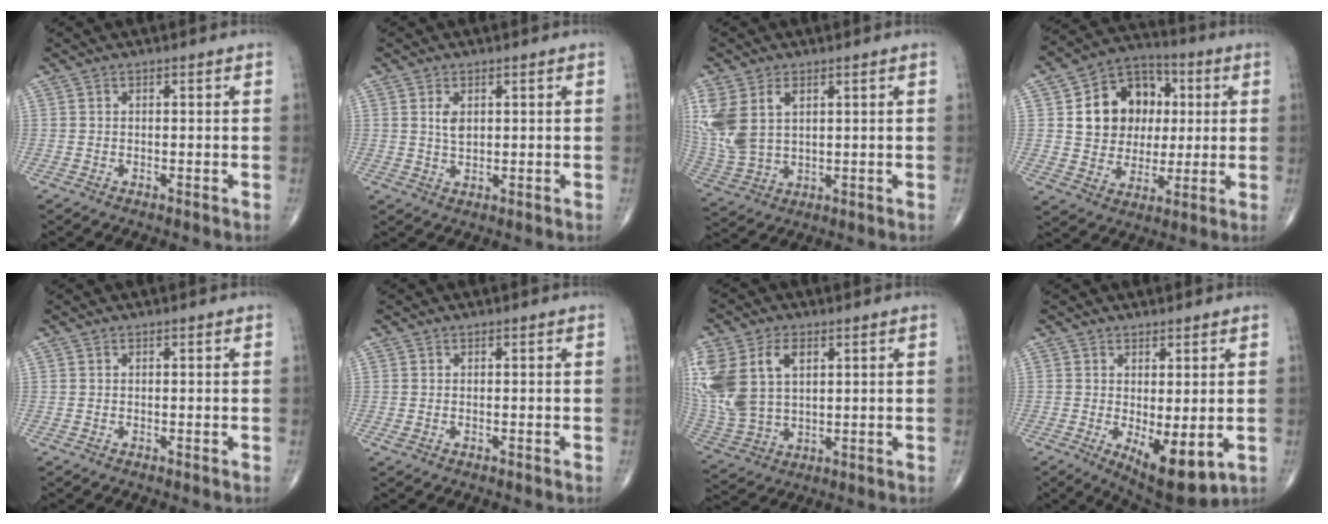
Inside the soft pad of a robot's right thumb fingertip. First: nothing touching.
{"total": 3.1, "force": [0.9, 1.9, 2.3], "torque": [-0.035, -0.006, 0.019]}
{"total": 13.4, "force": [4.1, 8.6, 9.3], "torque": [-0.228, -0.007, 0.097]}
{"total": 15.8, "force": [3.0, 12.8, 8.7], "torque": [-0.096, 0.009, 0.053]}
{"total": 0.0}
{"total": 0.7, "force": [-0.2, 0.4, 0.5], "torque": [-0.017, 0.003, 0.001]}
{"total": 19.8, "force": [5.9, 13.1, 13.6], "torque": [-0.332, 0.010, 0.126]}
{"total": 9.3, "force": [-1.7, 3.5, 8.4], "torque": [-0.121, -0.024, -0.013]}